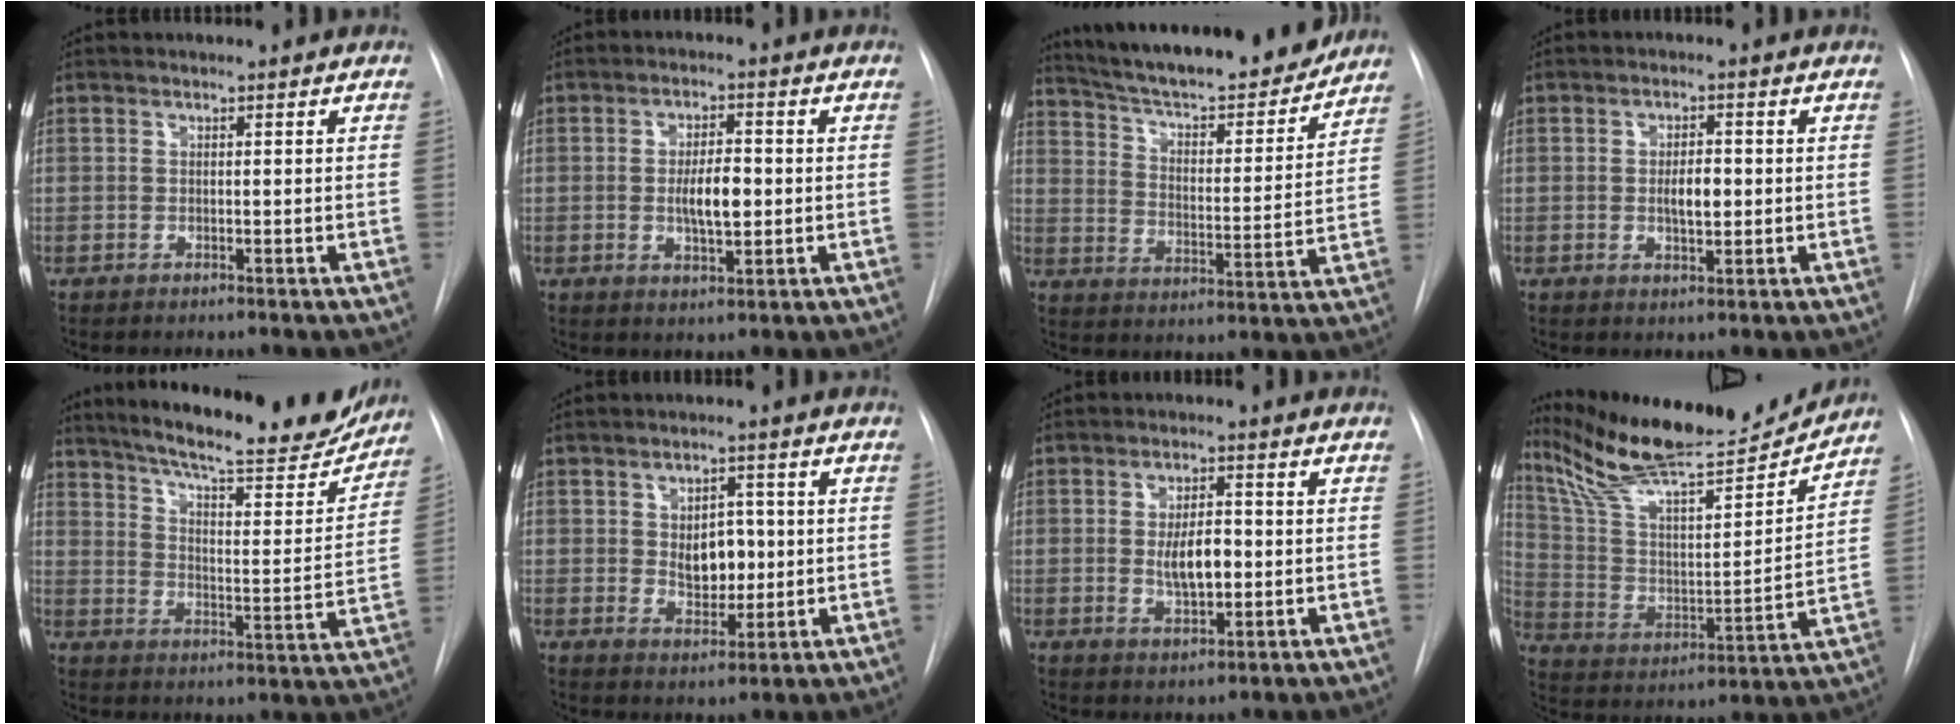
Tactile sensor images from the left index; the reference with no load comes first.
{"total": 5.8, "force": [-1.1, 2.0, 5.4], "torque": [-0.096, -0.005, -0.014]}
{"total": 21.2, "force": [18.9, 3.5, 9.0], "torque": [-0.146, -0.016, 0.273]}
{"total": 3.9, "force": [-0.9, 1.5, 3.5], "torque": [-0.057, -0.007, -0.009]}
{"total": 20.7, "force": [18.2, 2.8, 9.4], "torque": [-0.142, -0.046, 0.244]}
{"total": 6.0, "force": [-0.3, 3.8, 4.6], "torque": [-0.064, -0.001, 0.006]}
{"total": 6.2, "force": [-1.1, 2.5, 5.5], "torque": [-0.099, -0.006, -0.013]}
{"total": 20.2, "force": [18.5, 1.3, 7.9], "torque": [-0.149, -0.028, 0.306]}